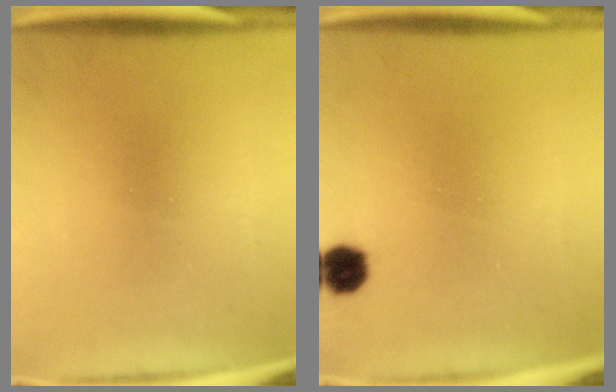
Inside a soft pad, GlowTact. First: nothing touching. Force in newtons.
{"total": 4.0}